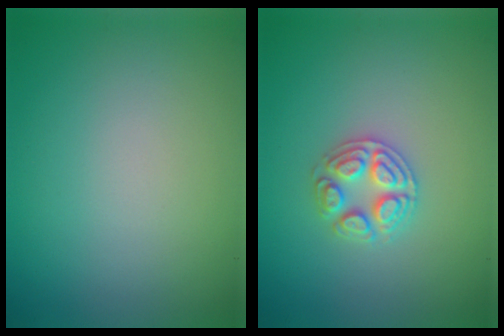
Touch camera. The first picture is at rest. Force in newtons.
{"total": 3.4, "press": 3.4, "slide": 0.5}